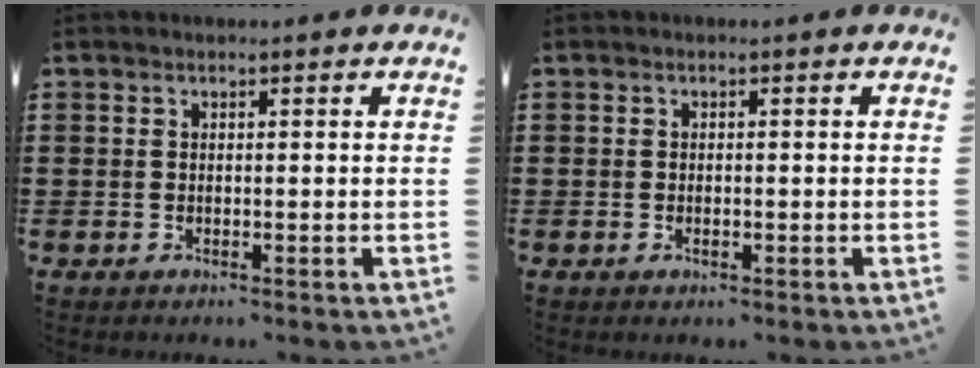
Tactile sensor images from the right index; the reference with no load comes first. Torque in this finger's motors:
{"motor_torque": [0.85, 1.29, -0.01, 0.00]}